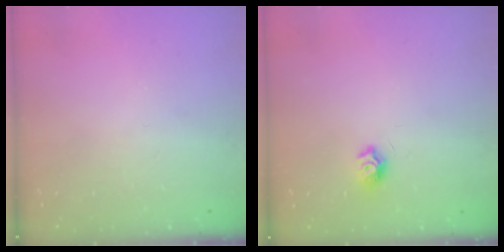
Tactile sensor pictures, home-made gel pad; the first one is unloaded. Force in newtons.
{"total": 6.8, "press": 6.8, "slide": 0.5}